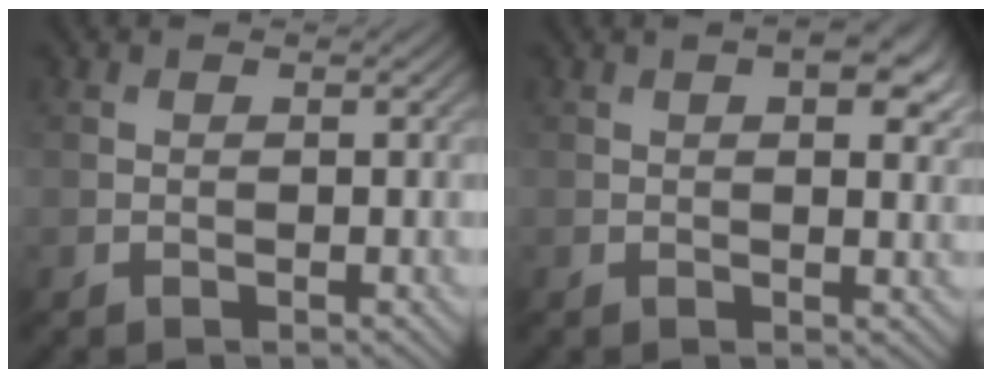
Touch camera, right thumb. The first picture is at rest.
{"total": 5.2, "force": [2.1, 2.3, 4.2], "torque": [-0.060, 0.004, 0.028]}